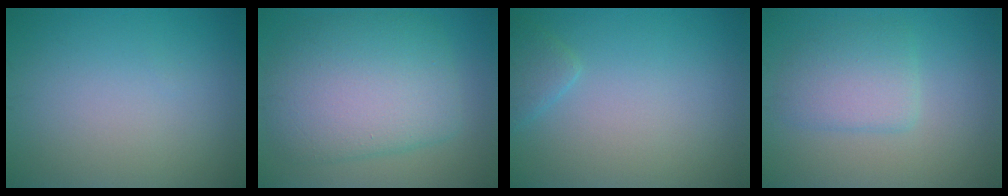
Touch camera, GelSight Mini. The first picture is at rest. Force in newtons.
{"total": 8.6, "press": 8.6, "slide": 0.3}
{"total": 1.5, "press": 1.5, "slide": 0.1}
{"total": 3.3, "press": 3.3, "slide": 0.5}